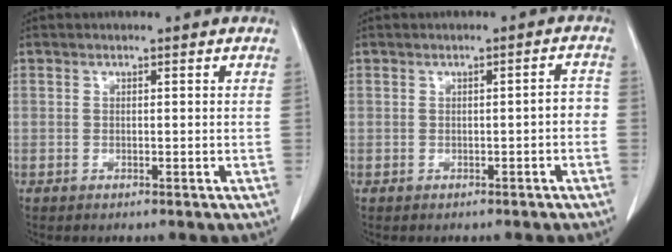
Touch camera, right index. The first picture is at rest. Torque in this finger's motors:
{"motor_torque": [0.35, -0.29, 0.20, 0.03]}